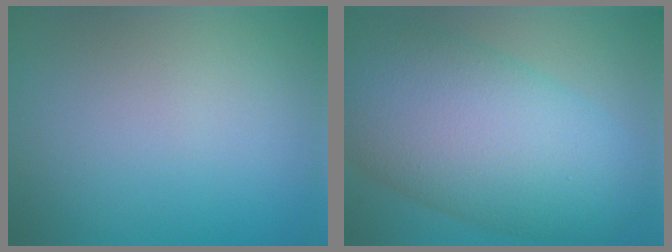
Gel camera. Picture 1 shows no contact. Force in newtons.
{"total": 13.6, "press": 13.6, "slide": 0.6}